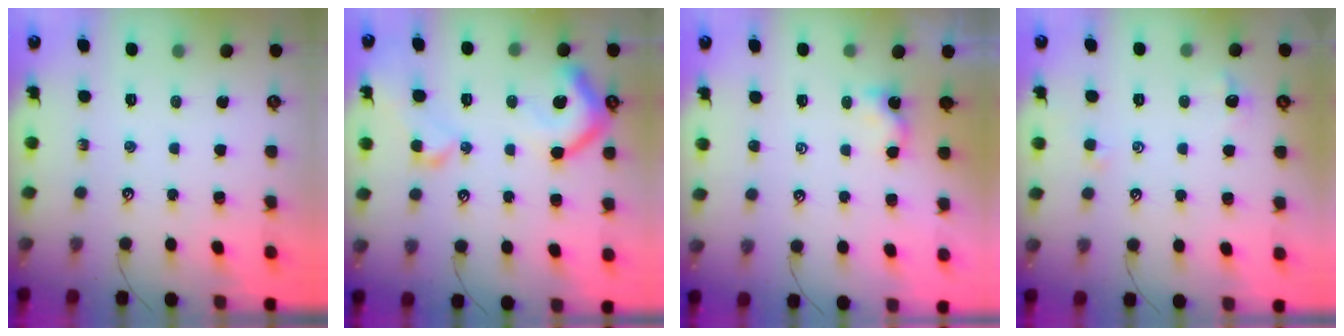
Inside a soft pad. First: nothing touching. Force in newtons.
{"total": 13.4, "press": 13.3, "slide": 1.6}
{"total": 0.8, "press": 0.8, "slide": 0.1}
{"total": 0.6, "press": 0.4, "slide": 0.5}